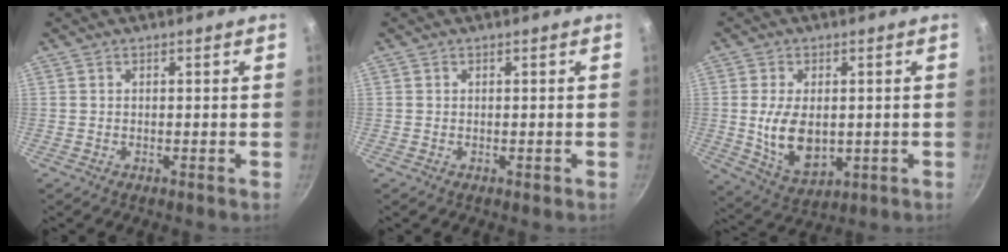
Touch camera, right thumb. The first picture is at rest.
{"total": 0.5, "force": [-0.1, 0.4, 0.3], "torque": [0.001, 0.001, -0.002]}
{"total": 10.4, "force": [-0.1, 6.4, 8.1], "torque": [-0.136, -0.013, 0.015]}